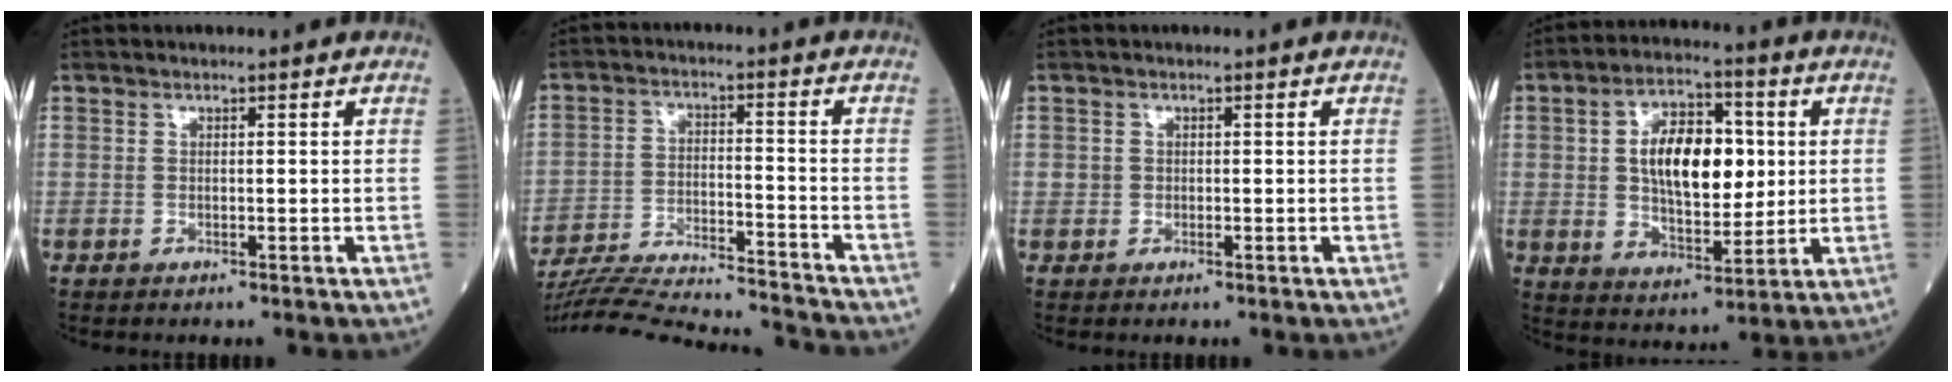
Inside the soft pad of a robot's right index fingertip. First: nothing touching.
{"total": 19.8, "force": [-19.0, 0.4, 5.4], "torque": [-0.117, -0.017, -0.289]}
{"total": 0.9, "force": [0.0, 0.9, 0.2], "torque": [0.002, 0.004, 0.000]}
{"total": 12.7, "force": [1.8, 6.2, 10.9], "torque": [-0.193, 0.016, 0.034]}